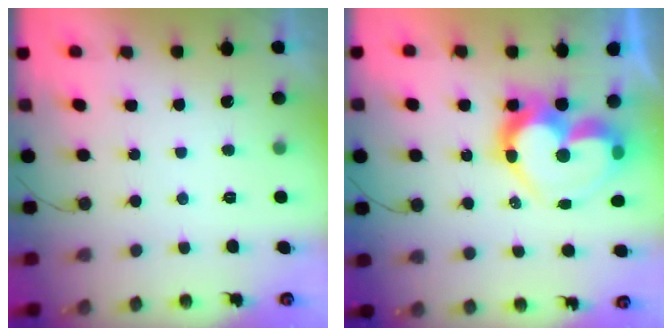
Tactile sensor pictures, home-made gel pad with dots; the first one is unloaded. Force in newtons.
{"total": 18.8, "press": 18.7, "slide": 1.8}